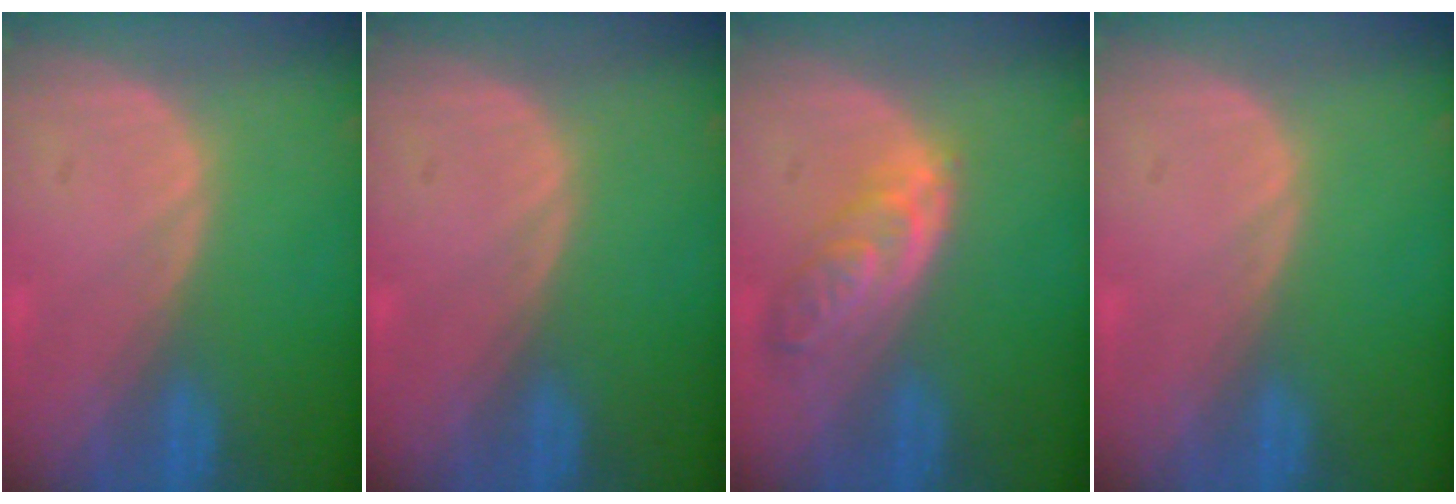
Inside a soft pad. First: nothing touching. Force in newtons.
{"total": 0.0}
{"total": 5.5, "press": 5.4, "slide": 0.7}
{"total": 0.0}